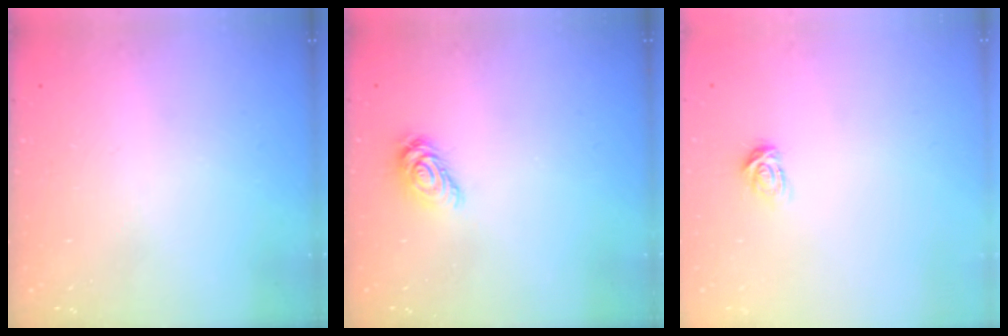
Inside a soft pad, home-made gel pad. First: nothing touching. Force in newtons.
{"total": 8.0, "press": 8.0, "slide": 0.3}
{"total": 3.4, "press": 3.4, "slide": 0.4}